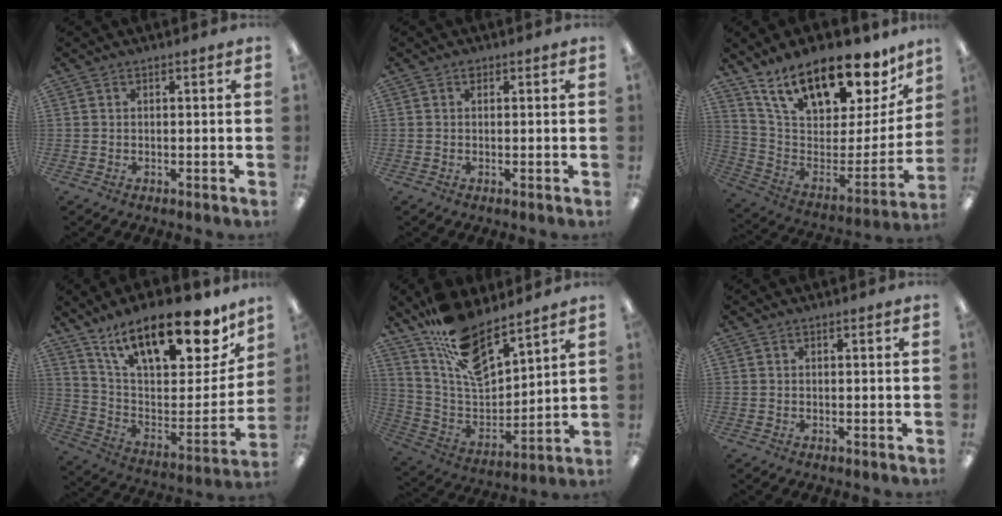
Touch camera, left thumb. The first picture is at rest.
{"total": 0.8, "force": [0.5, 0.5, 0.4], "torque": [-0.009, 0.003, 0.008]}
{"total": 22.0, "force": [15.6, 8.9, 12.6], "torque": [-0.206, -0.103, 0.272]}
{"total": 22.3, "force": [14.0, 9.7, 14.3], "torque": [-0.201, -0.091, 0.243]}
{"total": 15.0, "force": [11.8, 5.2, 7.6], "torque": [-0.154, -0.076, 0.213]}
{"total": 0.0}